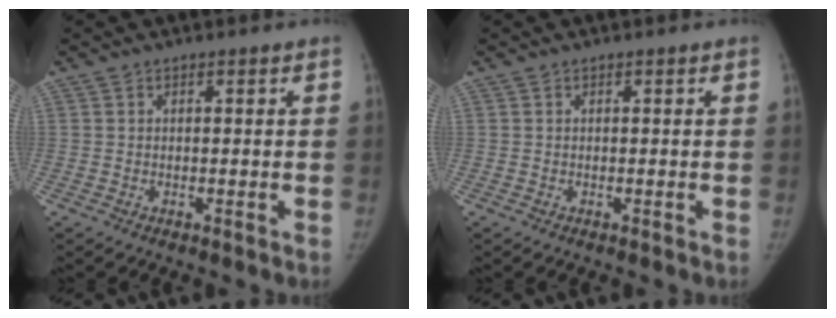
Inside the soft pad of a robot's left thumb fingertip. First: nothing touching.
{"total": 0.0}